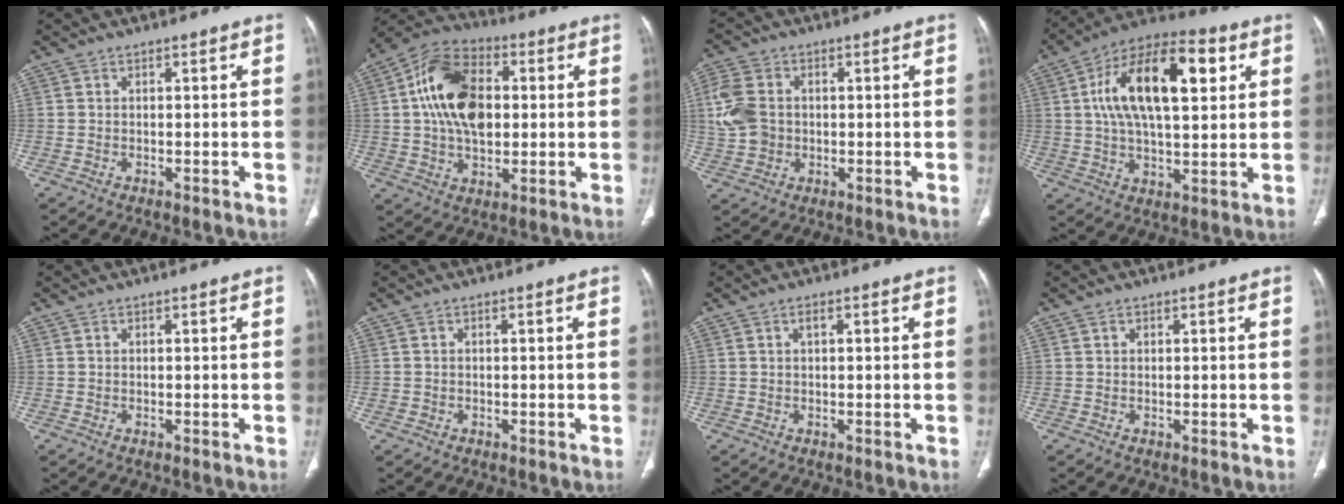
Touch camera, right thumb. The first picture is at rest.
{"total": 16.7, "force": [2.2, 10.5, 12.7], "torque": [-0.209, 0.016, 0.033]}
{"total": 8.4, "force": [0.6, 6.7, 5.1], "torque": [-0.109, 0.006, 0.010]}
{"total": 20.5, "force": [5.6, 9.4, 17.4], "torque": [-0.282, 0.014, 0.085]}
{"total": 0.0}
{"total": 0.6, "force": [-0.1, 0.6, 0.1], "torque": [0.001, 0.004, -0.003]}
{"total": 1.1, "force": [0.4, 0.5, 0.9], "torque": [-0.016, 0.003, 0.005]}
{"total": 0.6, "force": [0.3, 0.5, 0.2], "torque": [0.001, 0.000, 0.005]}